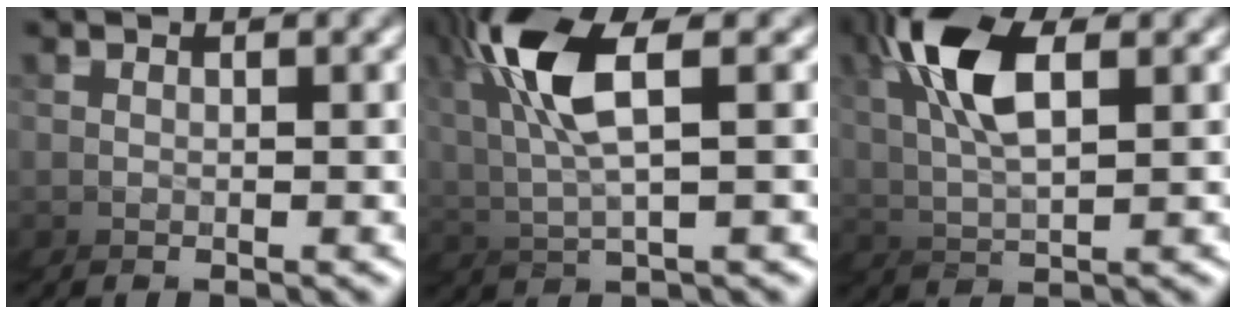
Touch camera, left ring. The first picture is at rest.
{"total": 6.4, "force": [2.1, 2.1, 5.7], "torque": [-0.160, 0.012, 0.039]}
{"total": 4.7, "force": [2.6, 1.4, 3.6], "torque": [-0.129, 0.015, 0.036]}